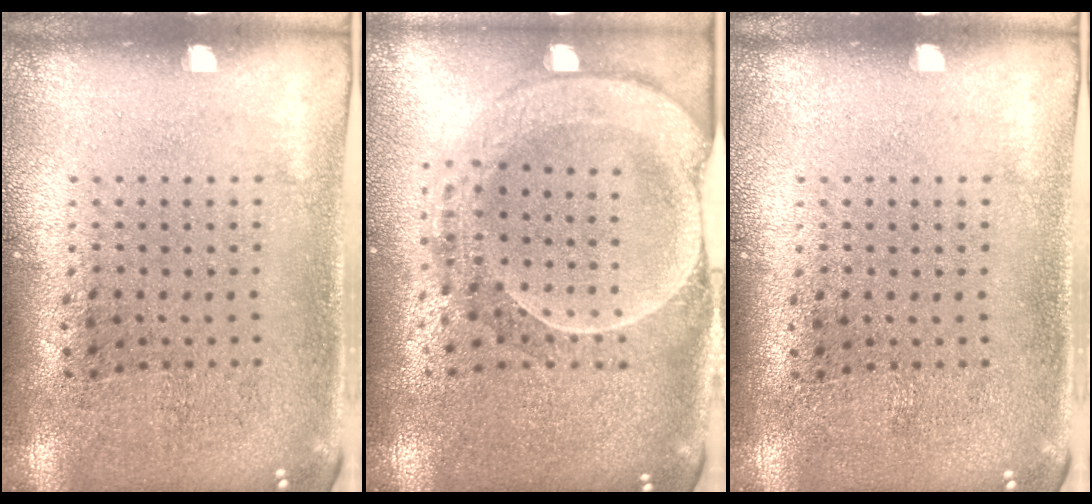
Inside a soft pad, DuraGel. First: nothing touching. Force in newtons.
{"total": 2.2, "press": 2.0, "slide": 0.9}
{"total": 0.0}